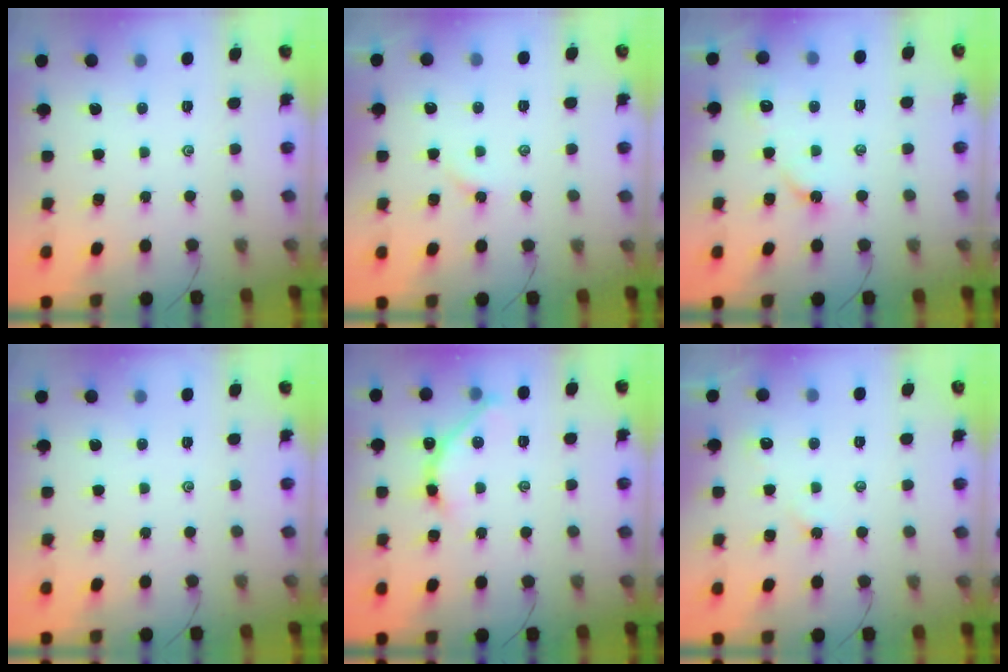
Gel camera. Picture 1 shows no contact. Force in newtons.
{"total": 1.5, "press": 1.4, "slide": 0.3}
{"total": 4.2, "press": 4.2, "slide": 0.6}
{"total": 0.0}
{"total": 5.6, "press": 5.5, "slide": 0.8}
{"total": 3.0, "press": 2.9, "slide": 0.4}